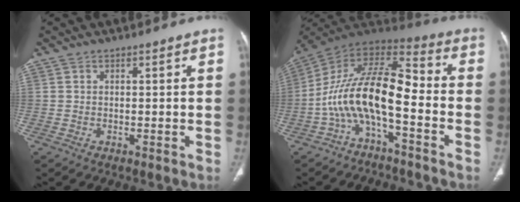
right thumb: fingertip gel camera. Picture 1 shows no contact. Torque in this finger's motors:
{"motor_torque": [2.29, 2.16, 2.05, -0.71, 0.78]}